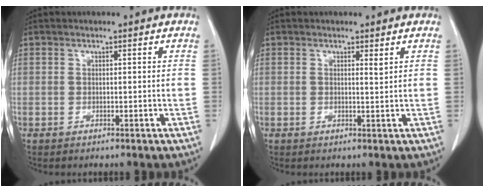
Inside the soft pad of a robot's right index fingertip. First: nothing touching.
{"total": 0.9, "force": [0.5, -0.1, 0.7], "torque": [-0.014, -0.005, 0.008]}